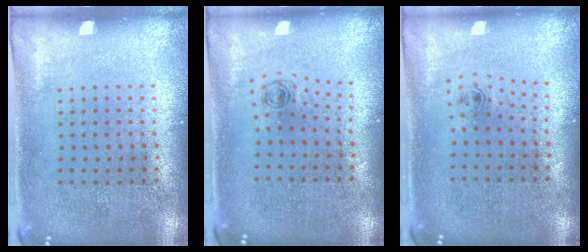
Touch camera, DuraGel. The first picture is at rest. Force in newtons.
{"total": 0.5, "press": 0.3, "slide": 0.4}
{"total": 0.8, "press": 0.4, "slide": 0.7}